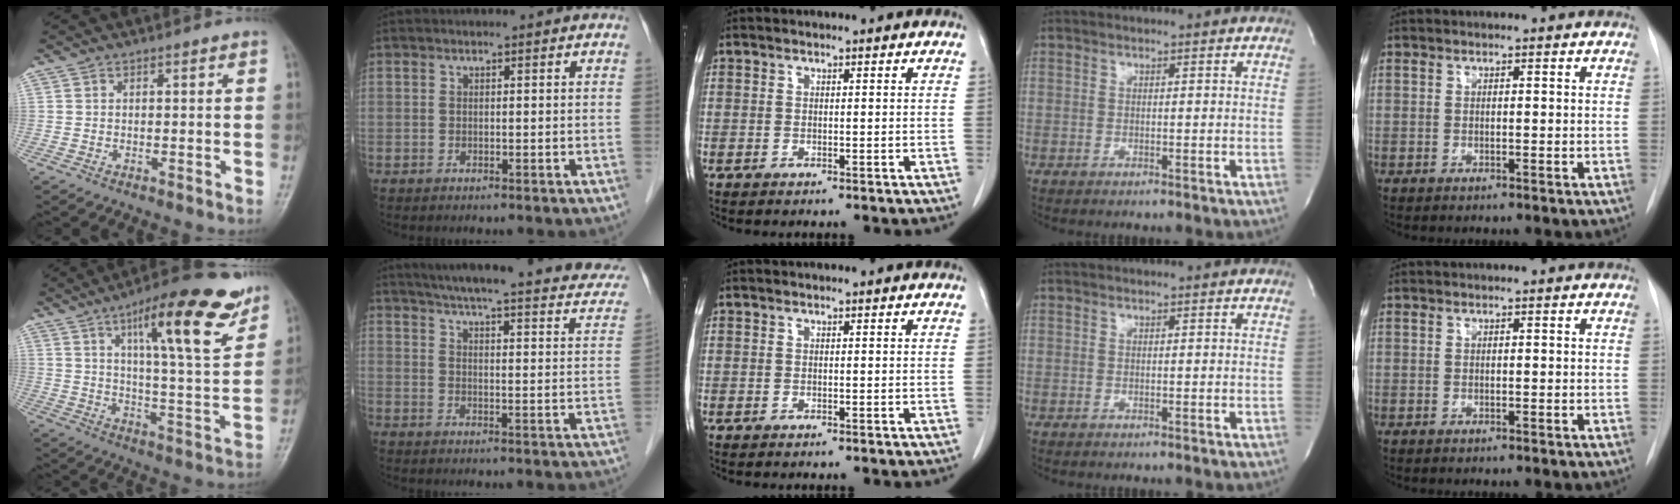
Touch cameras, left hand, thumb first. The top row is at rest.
{"thumb": {"total": 18.8, "force": [10.7, 4.5, 14.8], "torque": [-0.191, -0.048, 0.162]}, "index": {"total": 25.4, "force": [21.1, 3.9, 13.7], "torque": [-0.187, -0.012, 0.244]}}